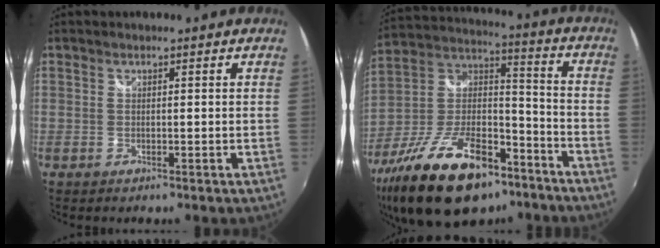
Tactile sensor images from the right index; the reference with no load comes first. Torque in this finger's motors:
{"motor_torque": [1.22, -0.92, 1.05, 0.15]}